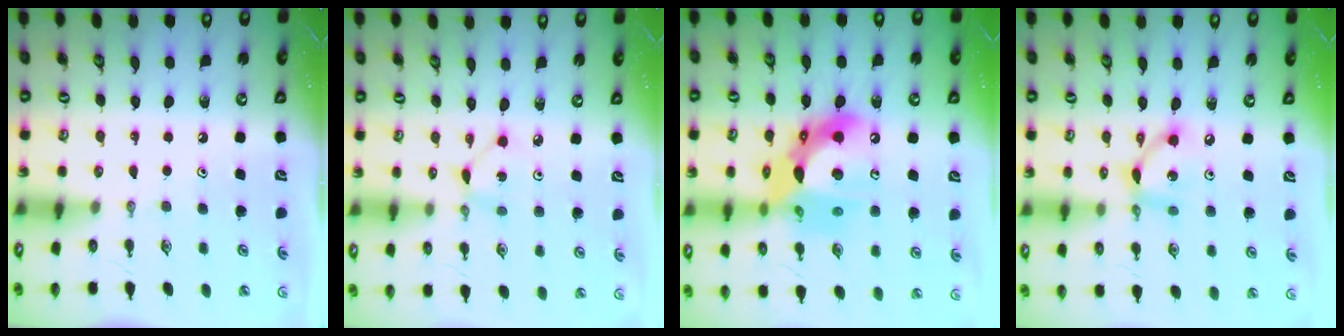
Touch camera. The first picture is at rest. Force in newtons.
{"total": 1.5, "press": 1.5, "slide": 0.1}
{"total": 18.1, "press": 18.0, "slide": 2.1}
{"total": 8.9, "press": 8.9, "slide": 0.6}